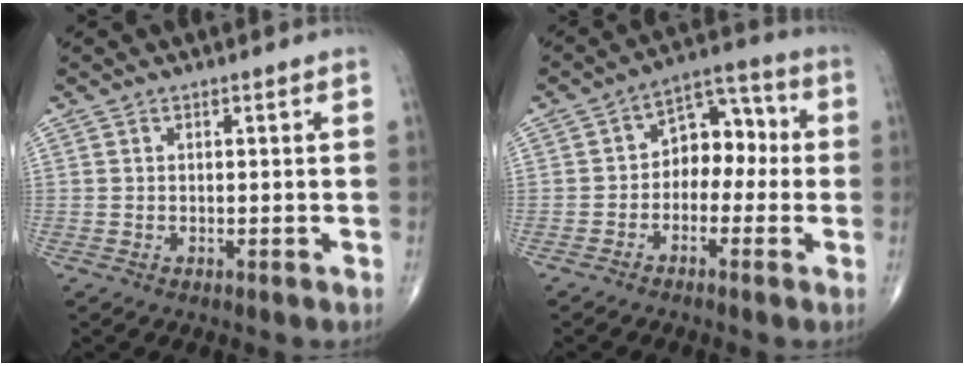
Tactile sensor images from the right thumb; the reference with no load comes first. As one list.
[{"total": 8.6, "force": [-0.9, 6.1, 6.1], "torque": [-0.047, 0.043, -0.033]}]